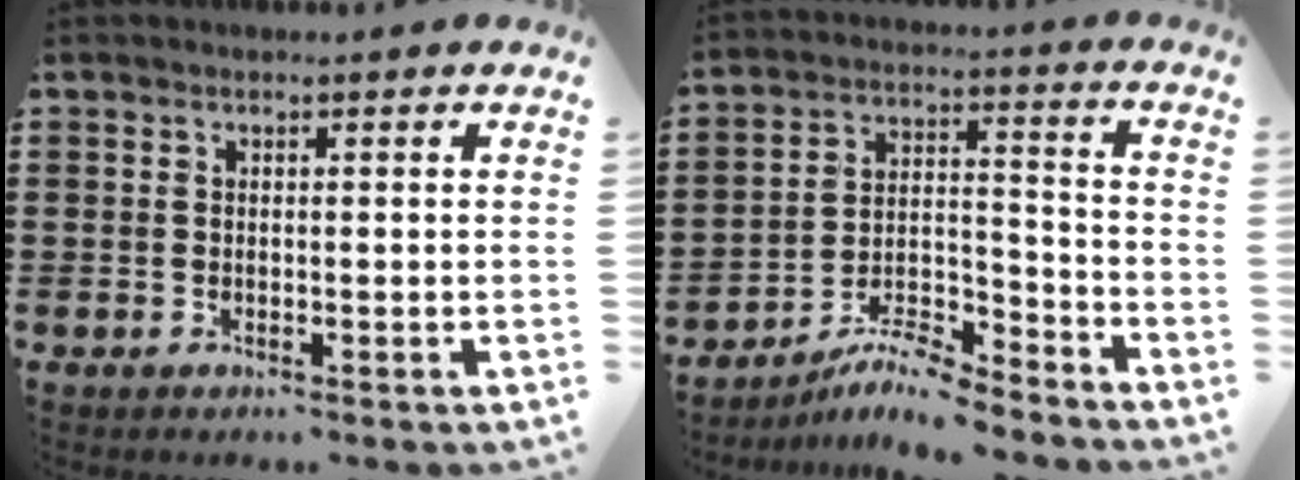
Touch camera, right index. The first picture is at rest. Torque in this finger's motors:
{"motor_torque": [1.22, -0.91, 0.33, 0.01]}